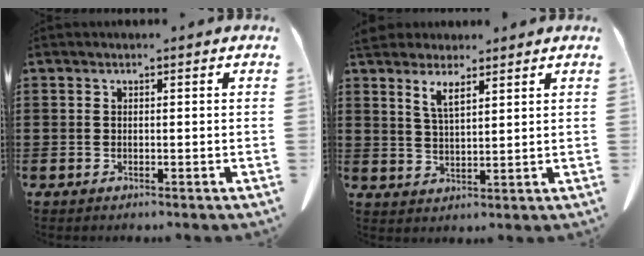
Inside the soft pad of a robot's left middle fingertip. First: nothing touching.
{"total": 4.5, "force": [3.4, 1.2, 2.8], "torque": [-0.064, -0.004, 0.061]}